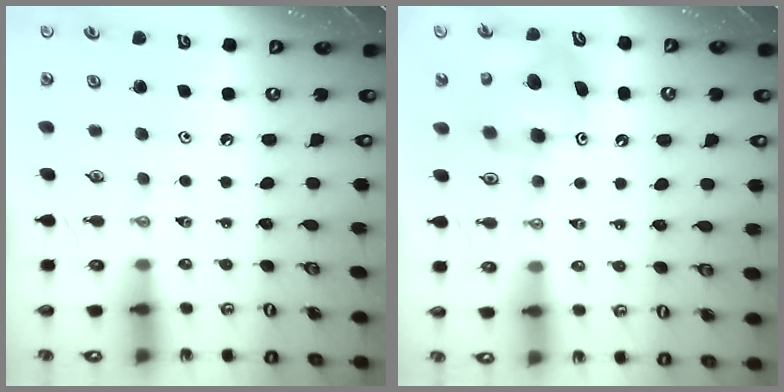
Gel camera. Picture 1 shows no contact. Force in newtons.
{"total": 8.0, "press": 8.0, "slide": 0.4}